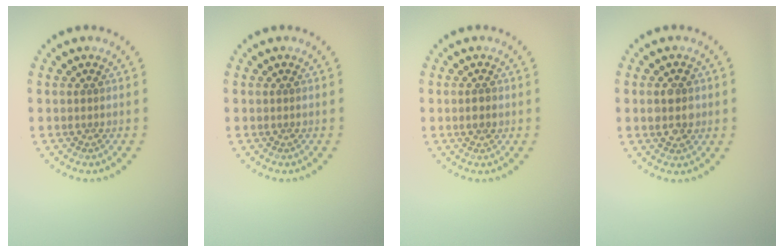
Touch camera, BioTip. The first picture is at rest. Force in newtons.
{"total": 0.0}
{"total": 1.2, "press": 1.2, "slide": 0.1}
{"total": 2.5, "press": 2.5, "slide": 0.2}